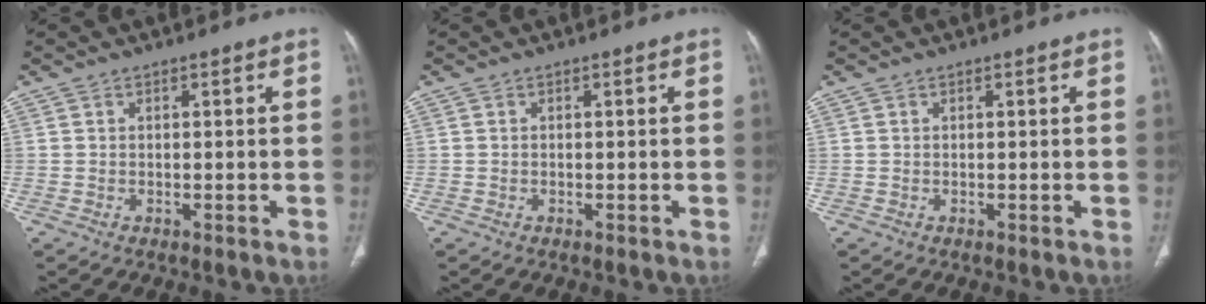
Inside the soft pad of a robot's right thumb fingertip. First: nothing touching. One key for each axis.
{"total": 0.0}
{"total": 0.0}